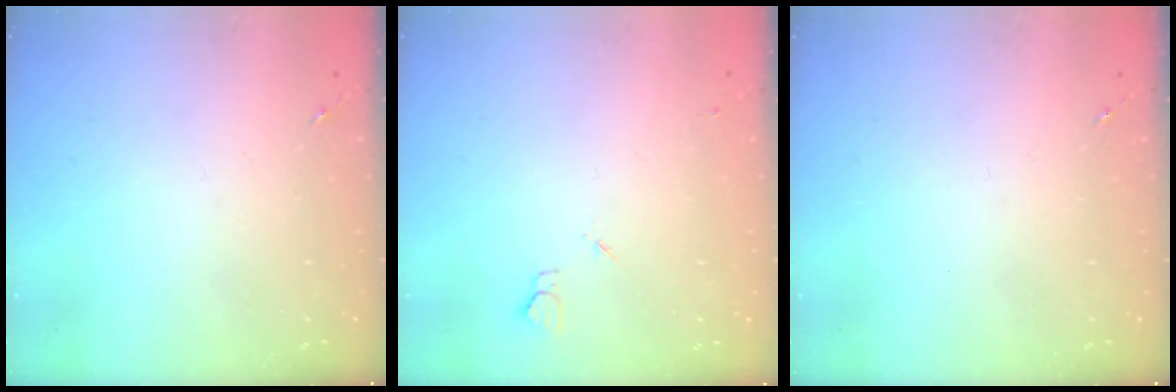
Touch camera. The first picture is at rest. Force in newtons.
{"total": 2.7, "press": 2.6, "slide": 0.3}
{"total": 0.0}